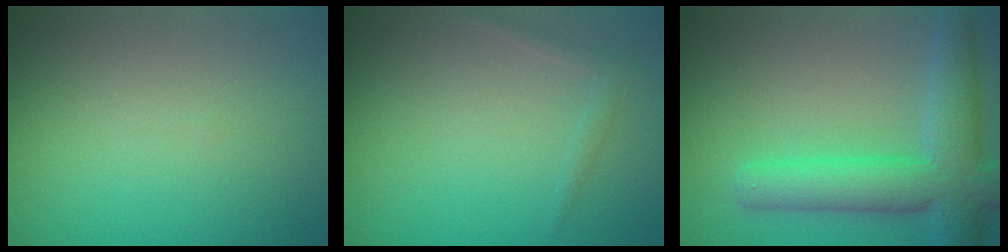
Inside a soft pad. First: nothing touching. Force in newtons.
{"total": 1.0, "press": 1.0, "slide": 0.1}
{"total": 6.9, "press": 6.9, "slide": 0.2}